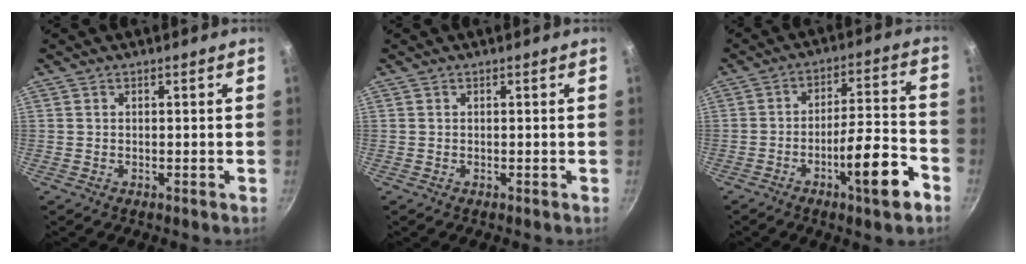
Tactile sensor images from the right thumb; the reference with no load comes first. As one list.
[{"total": 0.0}, {"total": 12.4, "force": [-6.1, 2.7, 10.4], "torque": [-0.143, 0.047, -0.091]}]